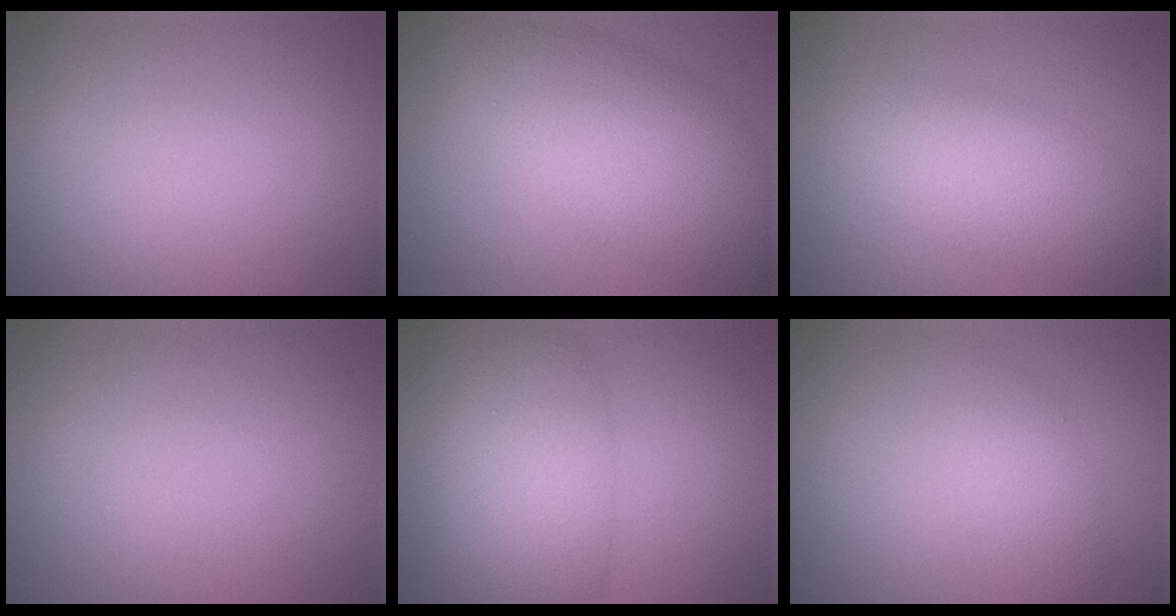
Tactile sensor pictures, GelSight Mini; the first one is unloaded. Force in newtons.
{"total": 8.4, "press": 8.4, "slide": 0.2}
{"total": 5.5, "press": 5.5, "slide": 0.2}
{"total": 0.0}
{"total": 6.6, "press": 6.6, "slide": 0.2}
{"total": 1.8, "press": 1.8, "slide": 0.0}